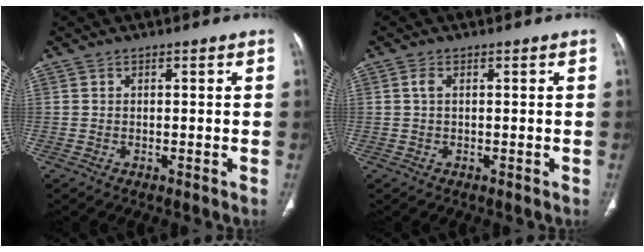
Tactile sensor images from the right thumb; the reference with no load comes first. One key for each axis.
{"total": 1.2, "fx": 0.2, "fy": 0.6, "fz": 1.0, "tx": -0.024, "ty": 0.000, "tz": 0.002}